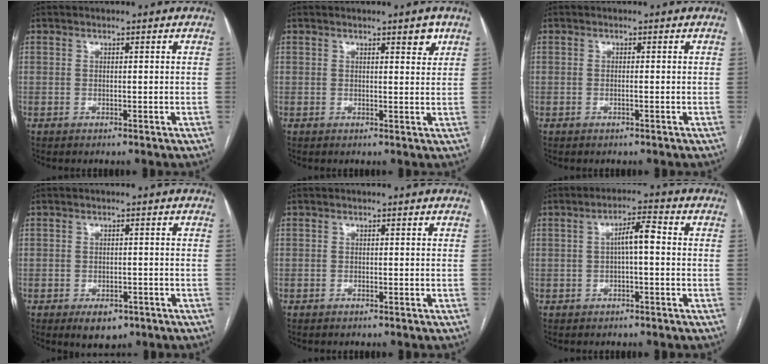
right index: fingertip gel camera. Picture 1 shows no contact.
{"total": 2.4, "force": [1.5, 0.6, 1.7], "torque": [-0.023, -0.005, 0.020]}
{"total": 0.5, "force": [-0.2, -0.1, 0.5], "torque": [-0.010, 0.001, -0.003]}
{"total": 4.2, "force": [-2.5, 2.4, 2.4], "torque": [-0.034, -0.002, -0.025]}
{"total": 0.0}
{"total": 4.2, "force": [0.1, 0.8, 4.1], "torque": [-0.070, 0.014, 0.001]}